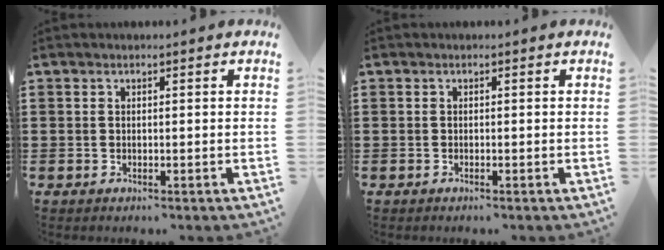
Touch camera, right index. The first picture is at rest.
{"total": 0.0}